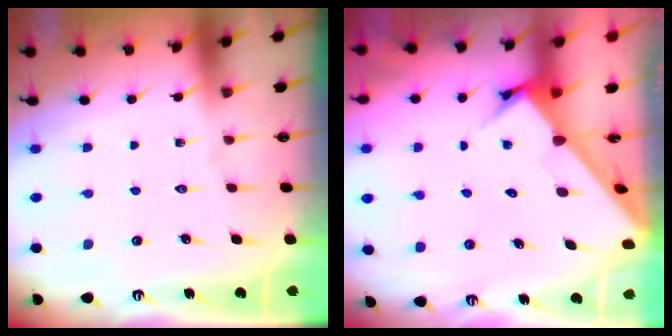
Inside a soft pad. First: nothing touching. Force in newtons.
{"total": 4.1, "press": 4.1, "slide": 0.3}